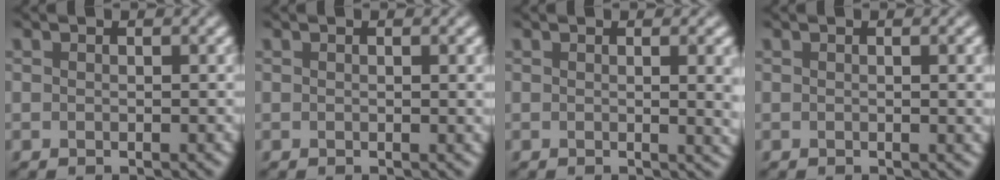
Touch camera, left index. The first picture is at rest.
{"total": 1.0, "force": [0.3, 0.2, 0.9], "torque": [-0.008, 0.001, 0.004]}
{"total": 4.0, "force": [0.4, 1.4, 3.7], "torque": [-0.030, 0.002, 0.006]}
{"total": 2.0, "force": [0.2, 0.5, 1.9], "torque": [-0.018, 0.003, 0.000]}